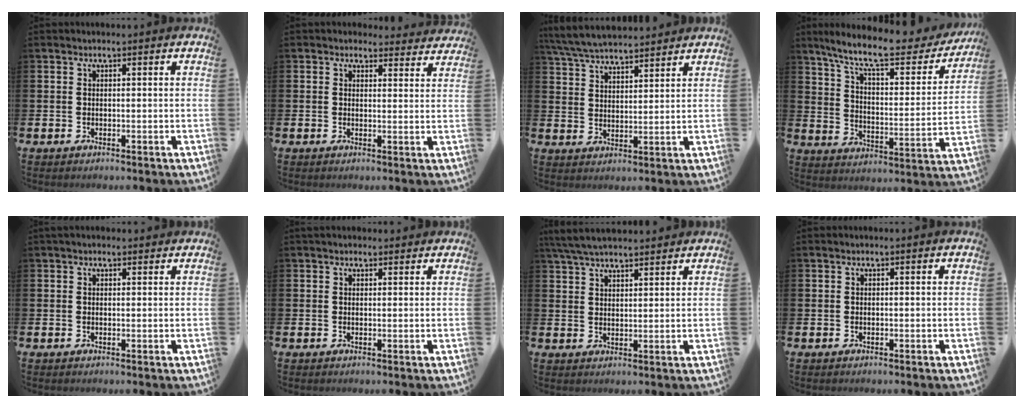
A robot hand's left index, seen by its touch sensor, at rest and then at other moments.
{"total": 2.8, "force": [2.6, 1.0, -0.1], "torque": [0.008, -0.017, 0.044]}
{"total": 5.9, "force": [5.8, 0.7, 1.1], "torque": [-0.048, -0.027, 0.106]}
{"total": 11.0, "force": [9.2, 2.6, 5.4], "torque": [-0.123, -0.057, 0.154]}
{"total": 0.7, "force": [0.6, 0.4, 0.1], "torque": [0.004, 0.003, 0.008]}
{"total": 1.0, "force": [0.9, 0.5, 0.0], "torque": [0.014, -0.001, 0.013]}
{"total": 4.9, "force": [4.6, 0.9, 1.4], "torque": [-0.048, -0.012, 0.088]}
{"total": 0.0}